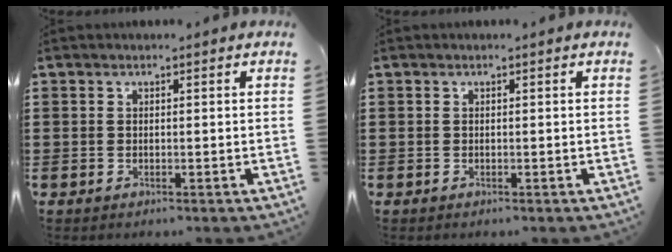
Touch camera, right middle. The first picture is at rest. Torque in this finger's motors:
{"motor_torque": [0.00, -0.01, 0.00, 0.00]}